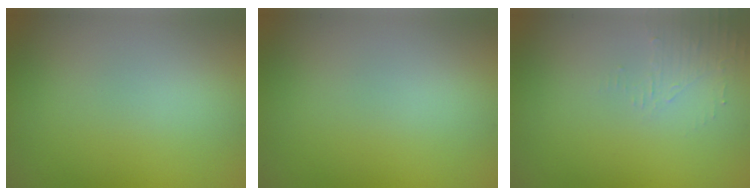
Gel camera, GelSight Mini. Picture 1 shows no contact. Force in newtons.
{"total": 0.0}
{"total": 1.6, "press": 1.5, "slide": 0.4}